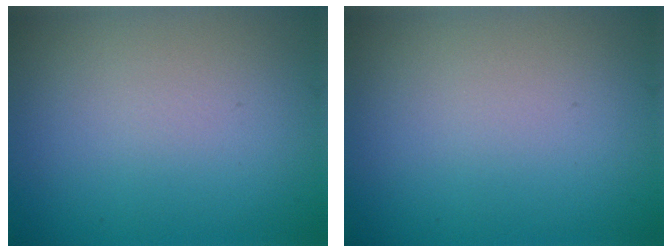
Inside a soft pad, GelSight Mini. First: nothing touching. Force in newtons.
{"total": 0.0}